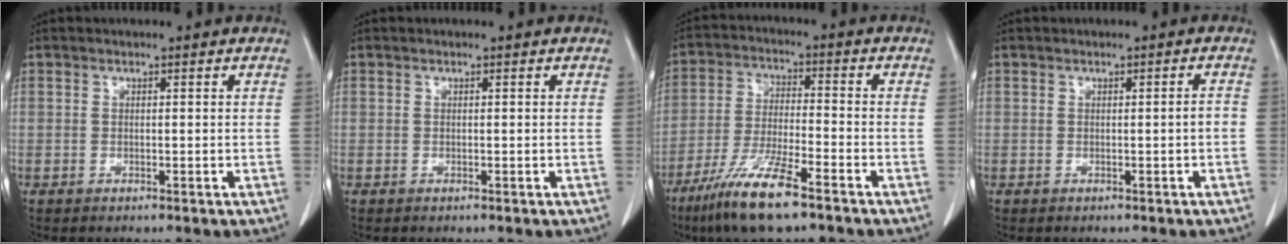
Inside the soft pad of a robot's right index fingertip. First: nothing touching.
{"total": 0.0}
{"total": 11.5, "force": [-7.7, 1.2, 8.4], "torque": [-0.171, -0.028, -0.143]}
{"total": 1.1, "force": [-0.4, 0.0, 1.0], "torque": [-0.012, 0.000, -0.003]}